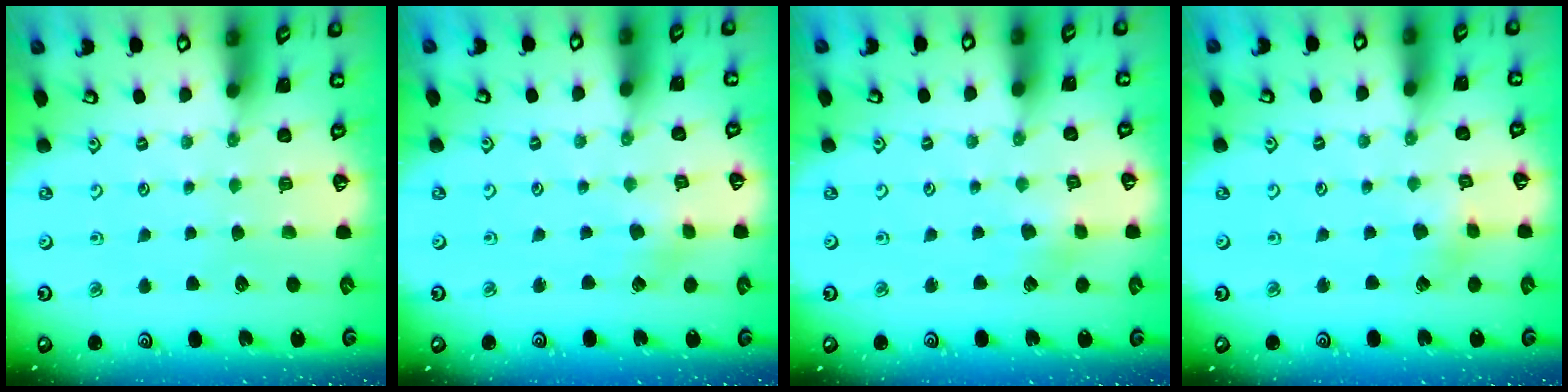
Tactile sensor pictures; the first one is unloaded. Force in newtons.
{"total": 2.5, "press": 2.5, "slide": 0.3}
{"total": 3.1, "press": 3.0, "slide": 0.5}
{"total": 2.9, "press": 2.9, "slide": 0.2}